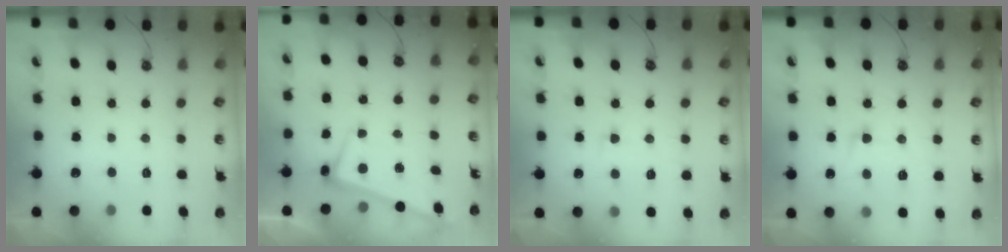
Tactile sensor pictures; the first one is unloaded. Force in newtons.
{"total": 2.5, "press": 2.5, "slide": 0.5}
{"total": 1.6, "press": 1.4, "slide": 0.7}
{"total": 2.1, "press": 1.8, "slide": 1.1}